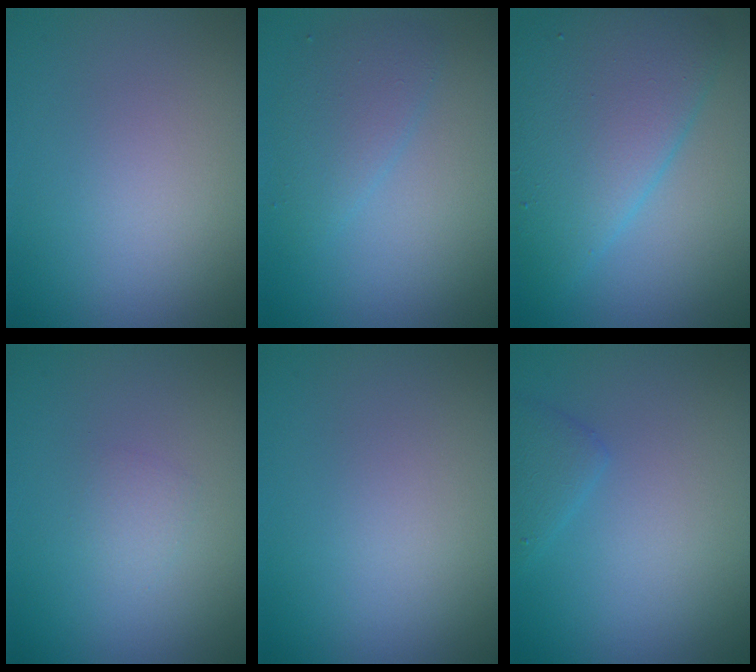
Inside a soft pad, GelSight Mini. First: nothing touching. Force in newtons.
{"total": 2.5, "press": 2.5, "slide": 0.1}
{"total": 7.6, "press": 7.6, "slide": 0.2}
{"total": 0.8, "press": 0.8, "slide": 0.1}
{"total": 0.0}
{"total": 1.5, "press": 1.5, "slide": 0.2}